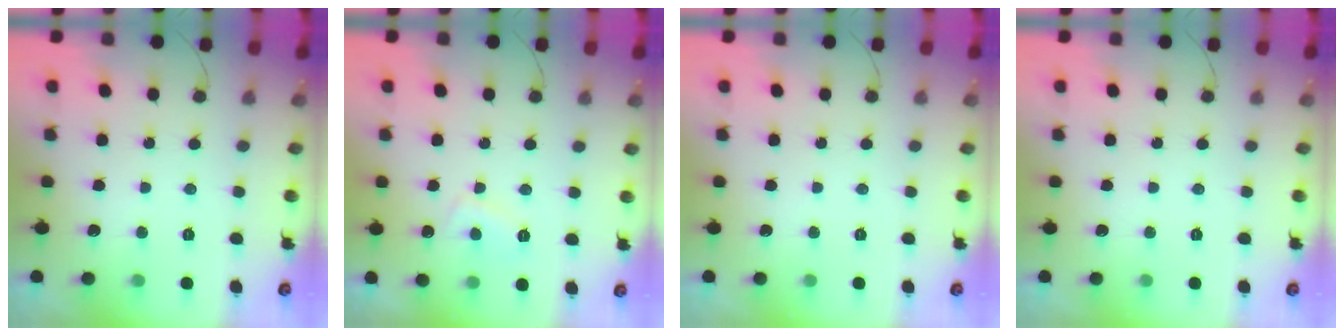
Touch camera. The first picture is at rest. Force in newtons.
{"total": 4.2, "press": 4.2, "slide": 0.6}
{"total": 0.0}
{"total": 0.0}